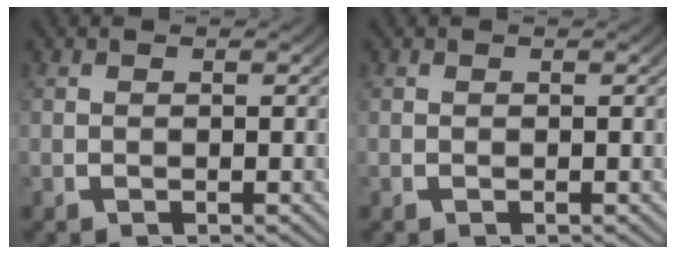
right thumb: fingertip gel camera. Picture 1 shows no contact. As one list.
[{"total": 0.0}]